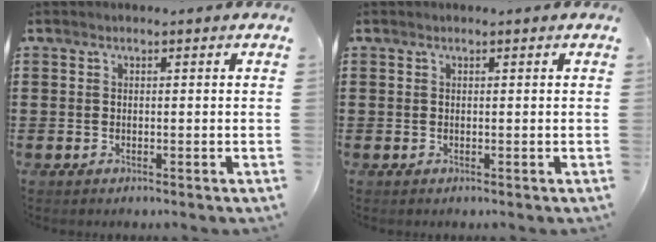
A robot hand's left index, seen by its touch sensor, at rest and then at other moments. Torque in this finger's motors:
{"motor_torque": [0.01, 0.01, 0.02, 0.00]}